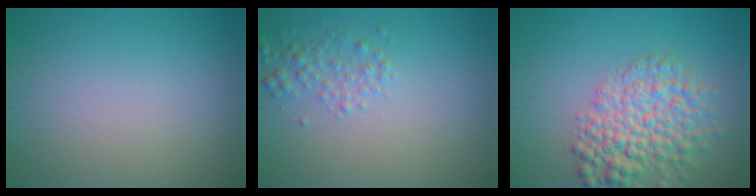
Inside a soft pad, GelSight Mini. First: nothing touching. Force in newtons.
{"total": 1.8, "press": 1.8, "slide": 0.1}
{"total": 6.1, "press": 6.1, "slide": 0.2}